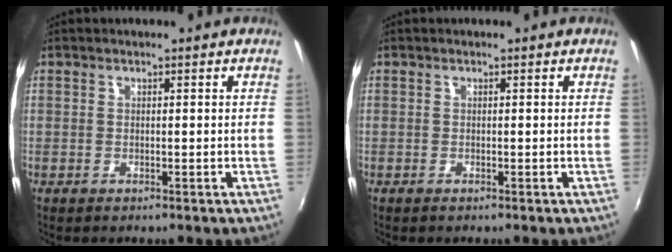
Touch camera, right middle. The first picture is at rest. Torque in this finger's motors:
{"motor_torque": [0.19, -0.11, 0.07, 0.01]}